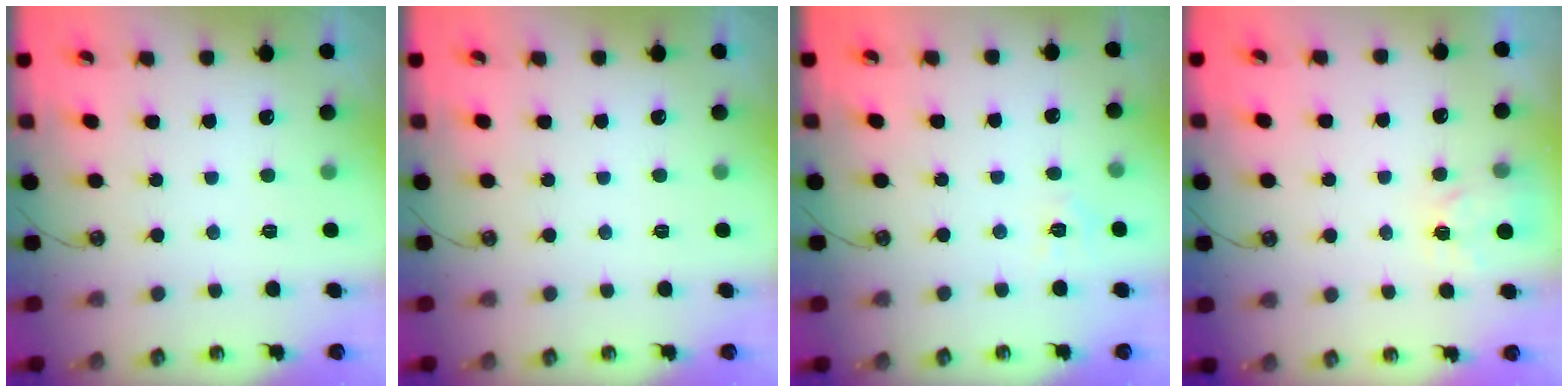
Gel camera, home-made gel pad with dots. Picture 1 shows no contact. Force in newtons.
{"total": 0.0}
{"total": 6.8, "press": 6.8, "slide": 0.7}
{"total": 5.2, "press": 5.2, "slide": 0.6}